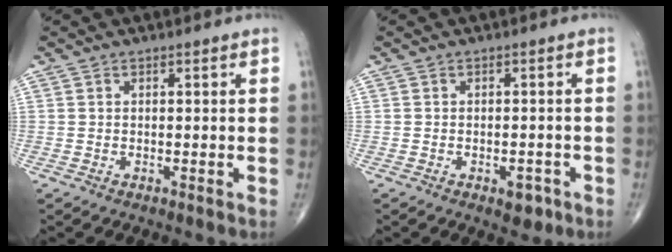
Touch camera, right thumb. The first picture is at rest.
{"total": 3.3, "force": [-1.7, 1.8, 2.2], "torque": [-0.014, 0.007, -0.018]}